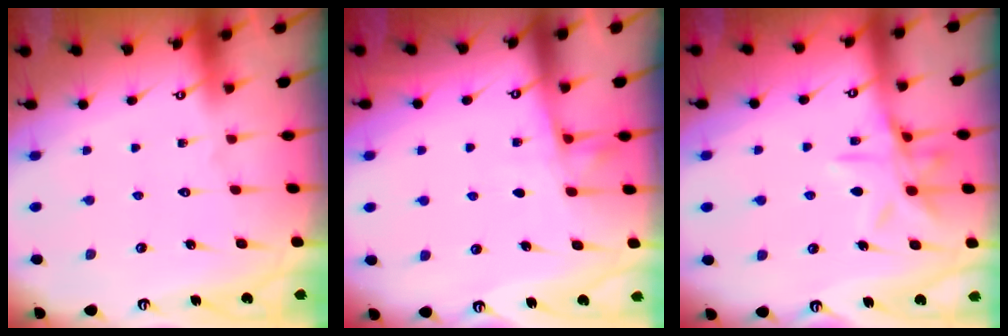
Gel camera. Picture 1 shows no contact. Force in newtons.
{"total": 5.5, "press": 5.5, "slide": 0.9}
{"total": 12.2, "press": 12.2, "slide": 0.8}